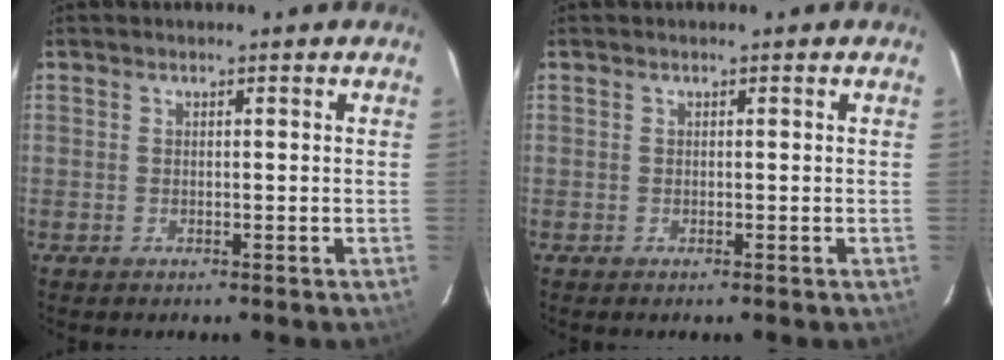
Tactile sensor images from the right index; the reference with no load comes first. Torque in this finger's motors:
{"motor_torque": [0.09, 0.02, 0.03, 0.01]}